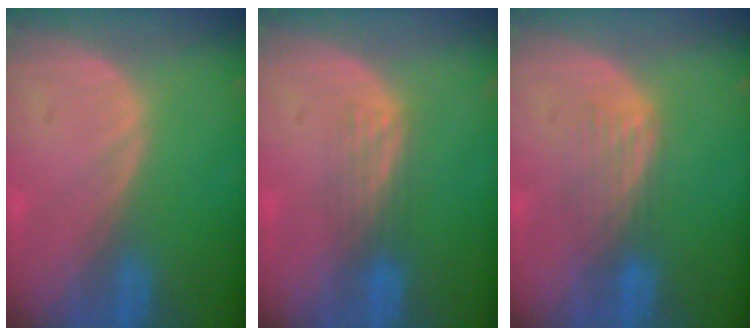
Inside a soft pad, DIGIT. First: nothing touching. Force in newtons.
{"total": 2.9, "press": 2.9, "slide": 0.2}
{"total": 4.3, "press": 3.6, "slide": 2.4}